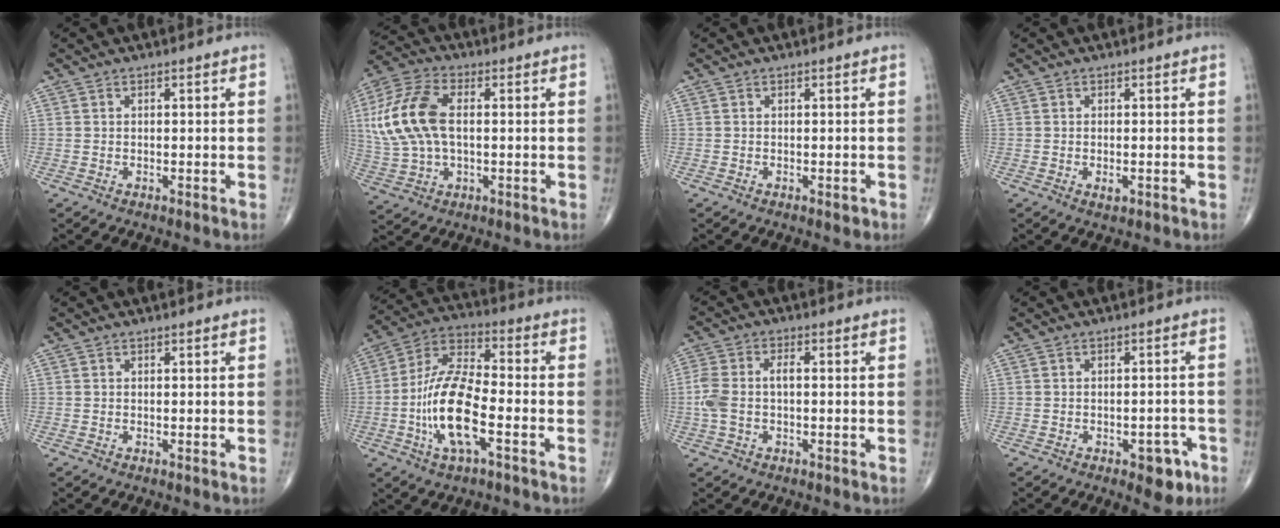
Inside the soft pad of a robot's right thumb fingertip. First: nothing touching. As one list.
[{"total": 15.0, "force": [1.5, 8.4, 12.3], "torque": [-0.271, 0.015, 0.029]}, {"total": 0.7, "force": [-0.3, 0.5, 0.5], "torque": [-0.003, -0.001, -0.004]}, {"total": 1.4, "force": [-0.4, 0.7, 1.2], "torque": [-0.019, -0.003, -0.006]}, {"total": 0.0}, {"total": 15.1, "force": [-4.3, 5.6, 13.4], "torque": [-0.270, 0.031, -0.083]}, {"total": 6.7, "force": [-0.5, 3.6, 5.6], "torque": [-0.149, 0.021, -0.011]}, {"total": 5.3, "force": [-2.7, 2.7, 3.7], "torque": [-0.023, 0.014, -0.029]}]